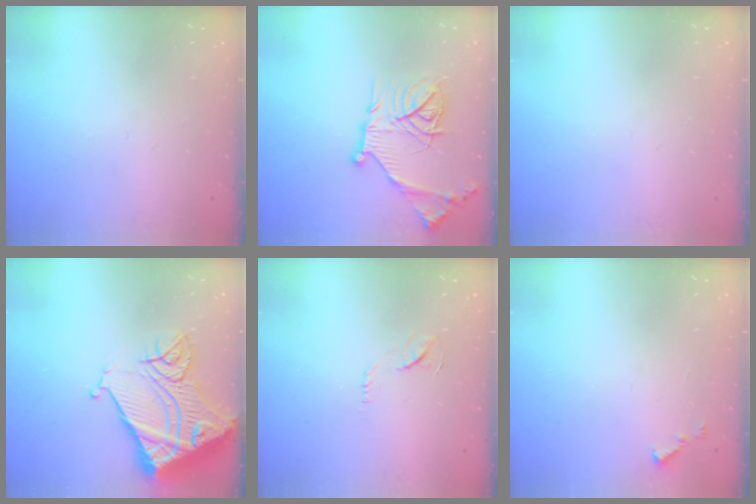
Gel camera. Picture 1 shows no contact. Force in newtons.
{"total": 18.5, "press": 18.4, "slide": 1.9}
{"total": 0.0}
{"total": 20.1, "press": 19.9, "slide": 2.6}
{"total": 6.1, "press": 6.1, "slide": 0.3}
{"total": 3.3, "press": 3.3, "slide": 0.3}